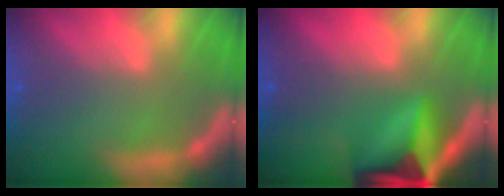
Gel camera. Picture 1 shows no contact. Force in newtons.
{"total": 10.0}